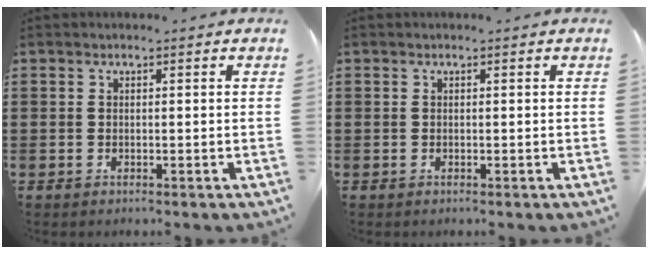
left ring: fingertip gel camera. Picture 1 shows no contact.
{"total": 0.0}